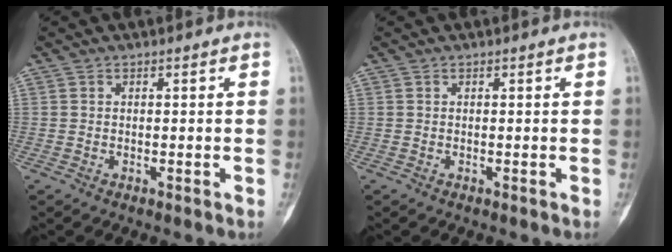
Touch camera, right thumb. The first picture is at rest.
{"total": 0.0}